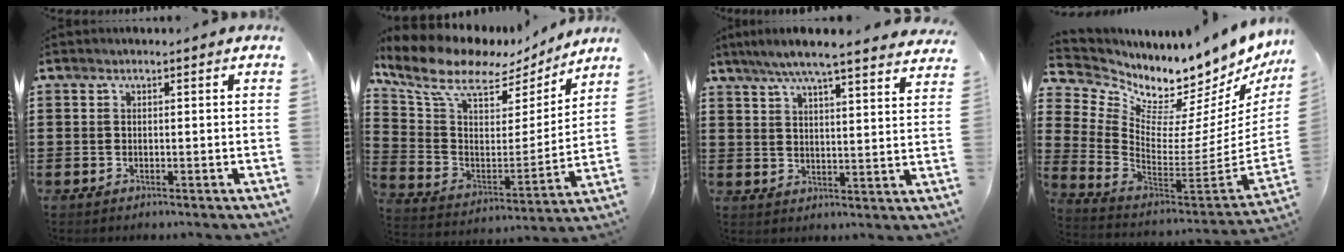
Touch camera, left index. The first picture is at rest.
{"total": 9.5, "force": [7.0, 4.2, 4.9], "torque": [-0.130, -0.038, 0.123]}
{"total": 5.9, "force": [5.2, -0.2, 2.7], "torque": [-0.071, -0.023, 0.091]}
{"total": 5.1, "force": [5.0, 0.9, -0.5], "torque": [-0.037, -0.076, 0.079]}